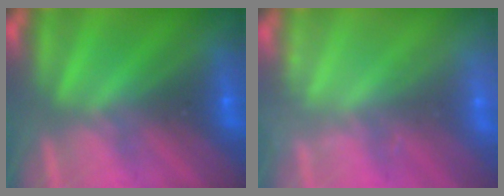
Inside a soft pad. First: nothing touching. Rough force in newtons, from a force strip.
{"total": 2.3}